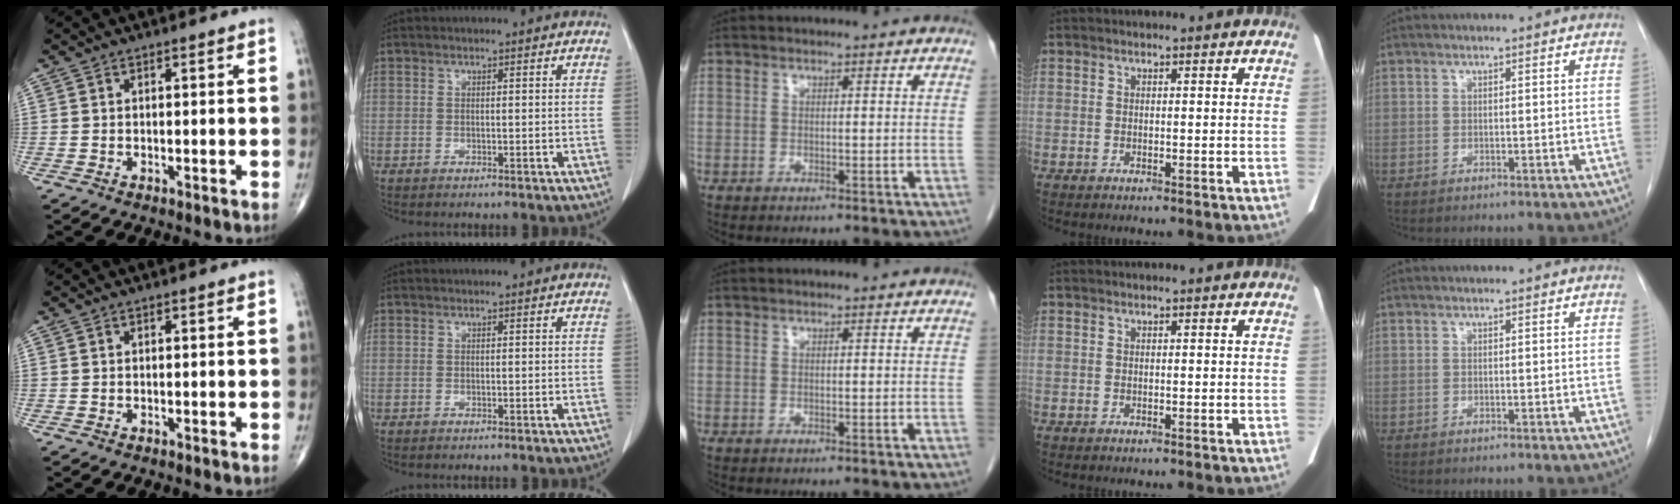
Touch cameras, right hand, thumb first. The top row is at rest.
{}